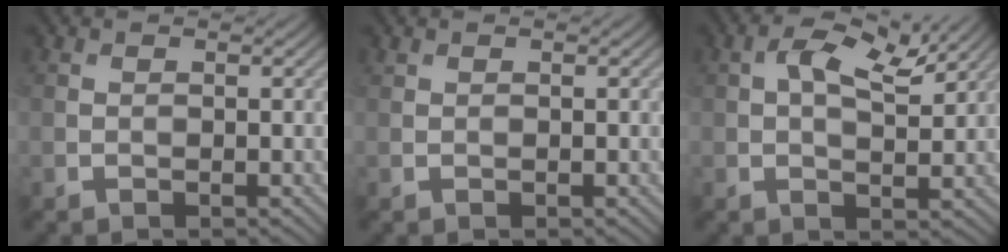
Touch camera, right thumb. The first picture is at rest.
{"total": 0.0}
{"total": 6.8, "force": [2.8, 3.1, 5.4], "torque": [-0.098, 0.002, 0.045]}